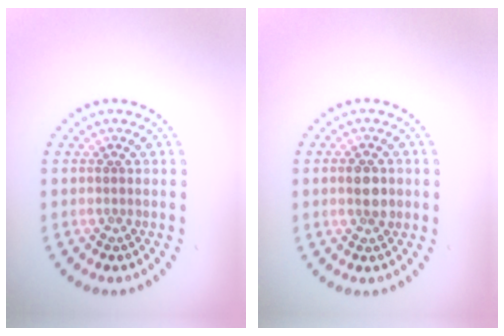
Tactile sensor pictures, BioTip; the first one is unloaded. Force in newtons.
{"total": 2.8, "press": 2.8, "slide": 0.0}